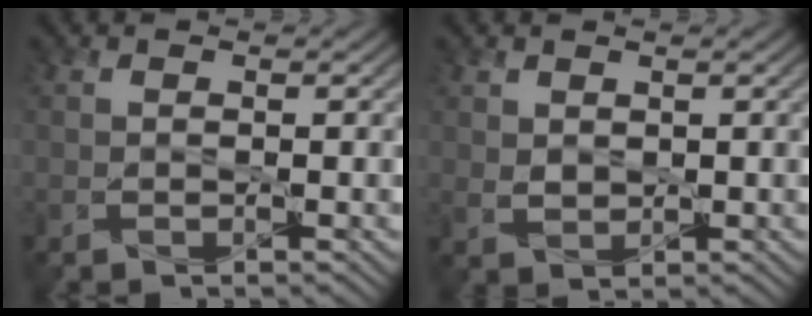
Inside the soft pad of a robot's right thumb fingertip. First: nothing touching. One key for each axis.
{"total": 1.8, "fx": 1.1, "fy": 1.2, "fz": 0.8, "tx": -0.020, "ty": -0.003, "tz": 0.025}